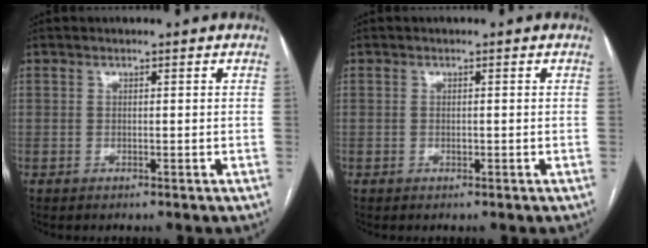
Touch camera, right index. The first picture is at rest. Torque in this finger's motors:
{"motor_torque": [0.01, 0.14, 0.12, 0.01]}